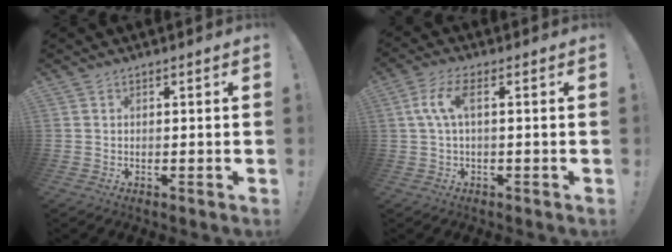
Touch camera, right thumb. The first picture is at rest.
{"total": 7.0, "force": [1.0, 2.2, 6.6], "torque": [-0.135, 0.002, 0.018]}